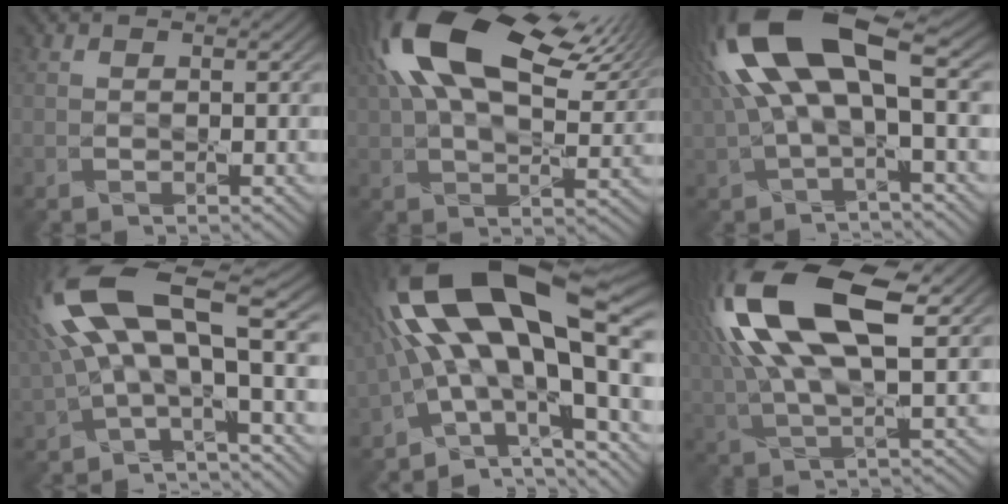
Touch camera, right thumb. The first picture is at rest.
{"total": 19.1, "force": [8.6, 8.4, 14.9], "torque": [-0.308, 0.044, 0.129]}
{"total": 15.0, "force": [3.3, 5.7, 13.5], "torque": [-0.313, 0.019, 0.065]}
{"total": 14.3, "force": [2.7, 5.4, 13.0], "torque": [-0.281, 0.015, 0.049]}
{"total": 20.1, "force": [1.9, 7.3, 18.6], "torque": [-0.318, 0.019, 0.023]}
{"total": 17.1, "force": [5.4, 6.6, 14.9], "torque": [-0.337, 0.025, 0.090]}